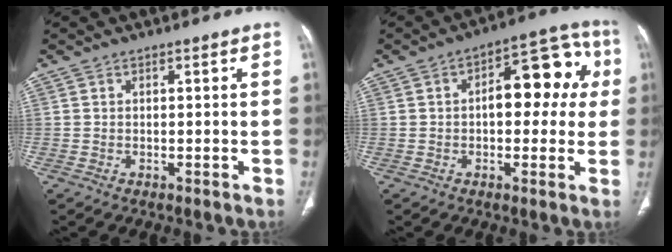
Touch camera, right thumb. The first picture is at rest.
{"total": 14.0, "force": [1.7, 7.4, 11.8], "torque": [-0.109, 0.041, 0.019]}